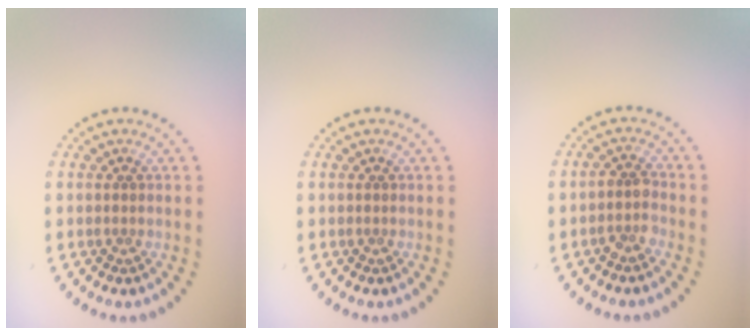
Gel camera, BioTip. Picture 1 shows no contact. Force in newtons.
{"total": 0.0}
{"total": 1.7, "press": 1.5, "slide": 0.7}